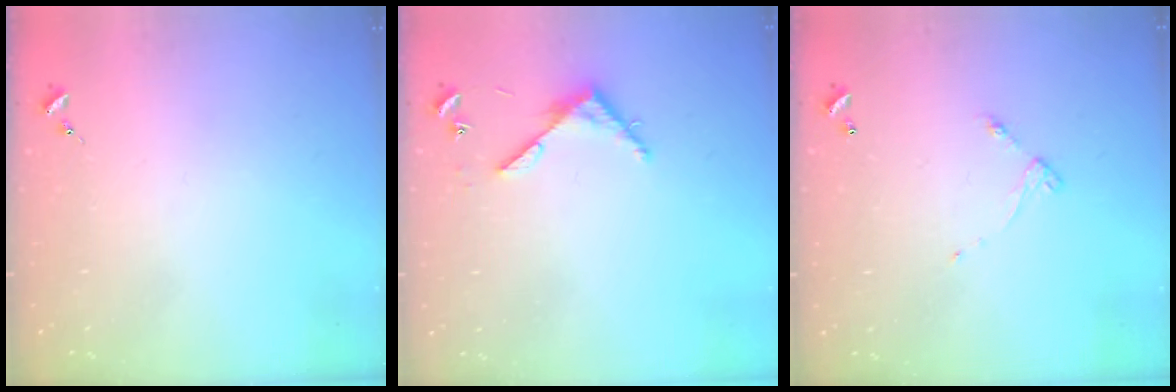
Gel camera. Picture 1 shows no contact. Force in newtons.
{"total": 5.0, "press": 5.0, "slide": 0.4}
{"total": 4.2, "press": 4.2, "slide": 0.2}